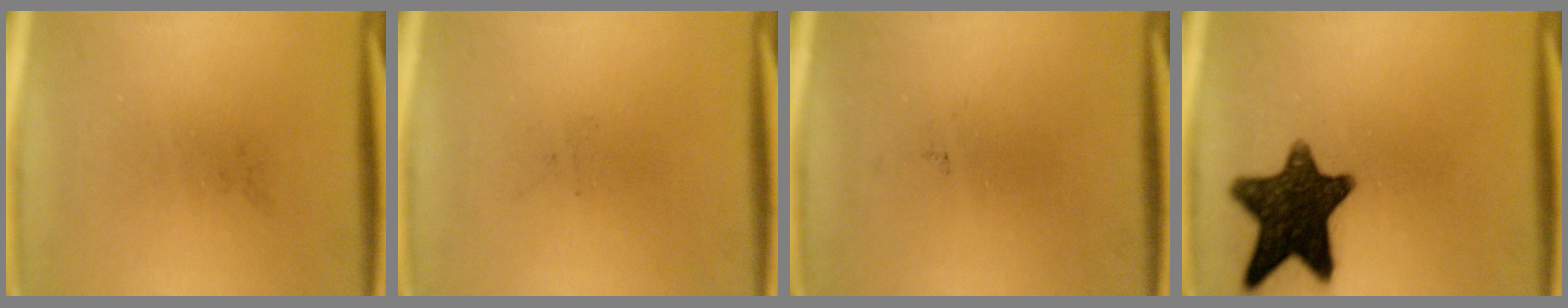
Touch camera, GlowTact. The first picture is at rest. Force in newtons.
{"total": 0.0}
{"total": 0.0}
{"total": 14.0}